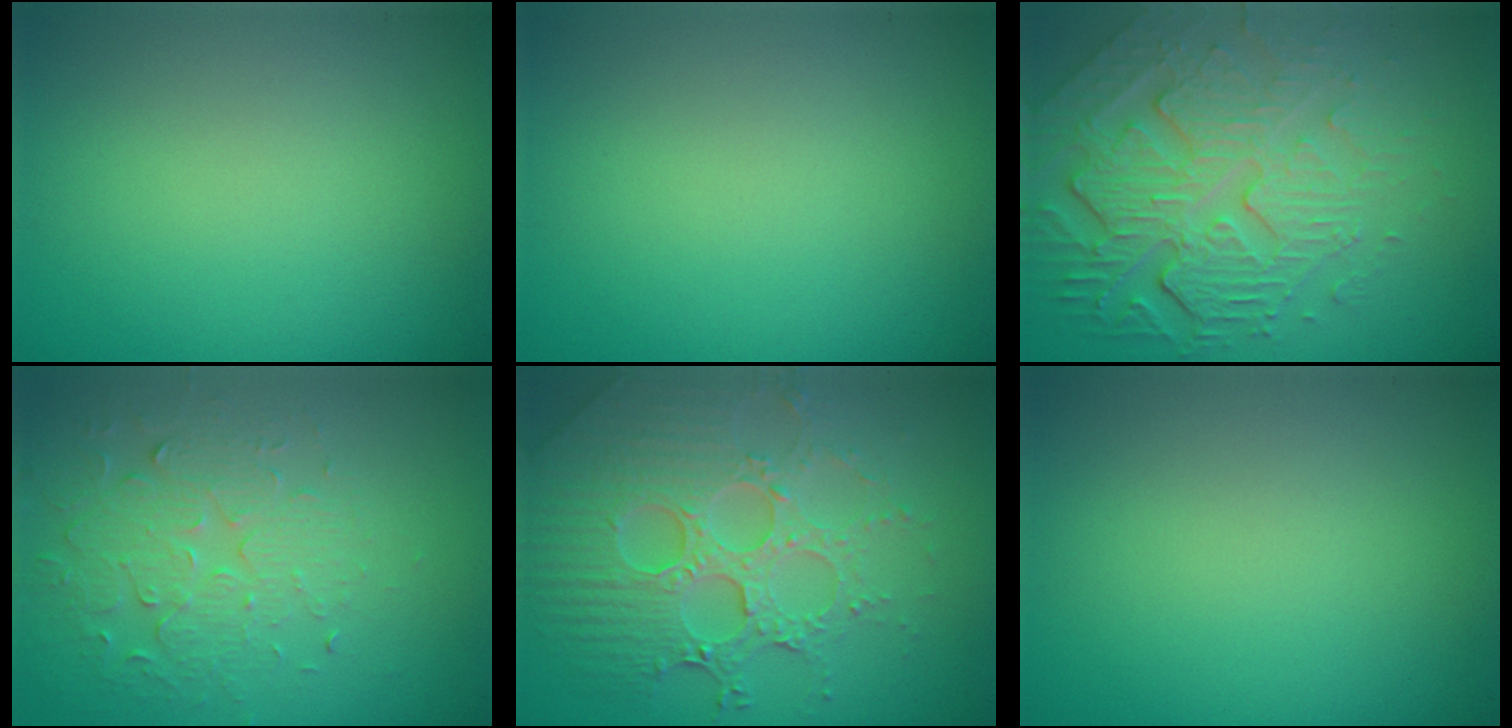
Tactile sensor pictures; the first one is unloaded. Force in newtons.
{"total": 0.0}
{"total": 7.8, "press": 5.5, "slide": 5.5}
{"total": 4.4, "press": 3.5, "slide": 2.7}
{"total": 7.6, "press": 5.6, "slide": 5.1}
{"total": 0.0}